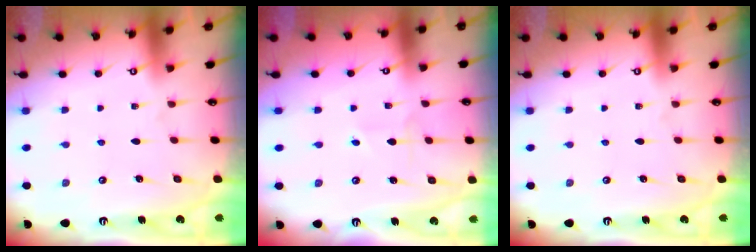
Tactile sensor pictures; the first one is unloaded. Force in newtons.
{"total": 2.8, "press": 2.8, "slide": 0.3}
{"total": 0.0}